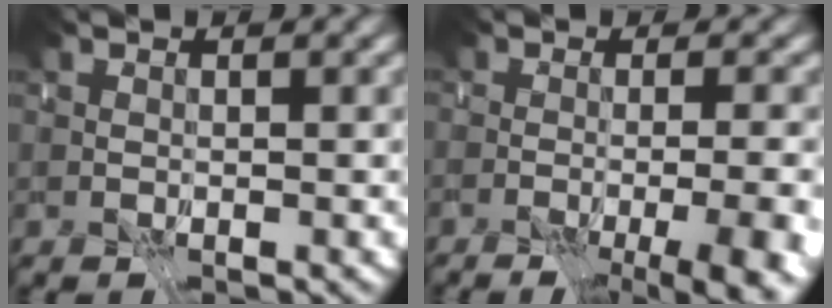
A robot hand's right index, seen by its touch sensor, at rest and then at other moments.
{"total": 11.3, "force": [-6.4, 4.0, 8.3], "torque": [-0.071, -0.009, -0.057]}